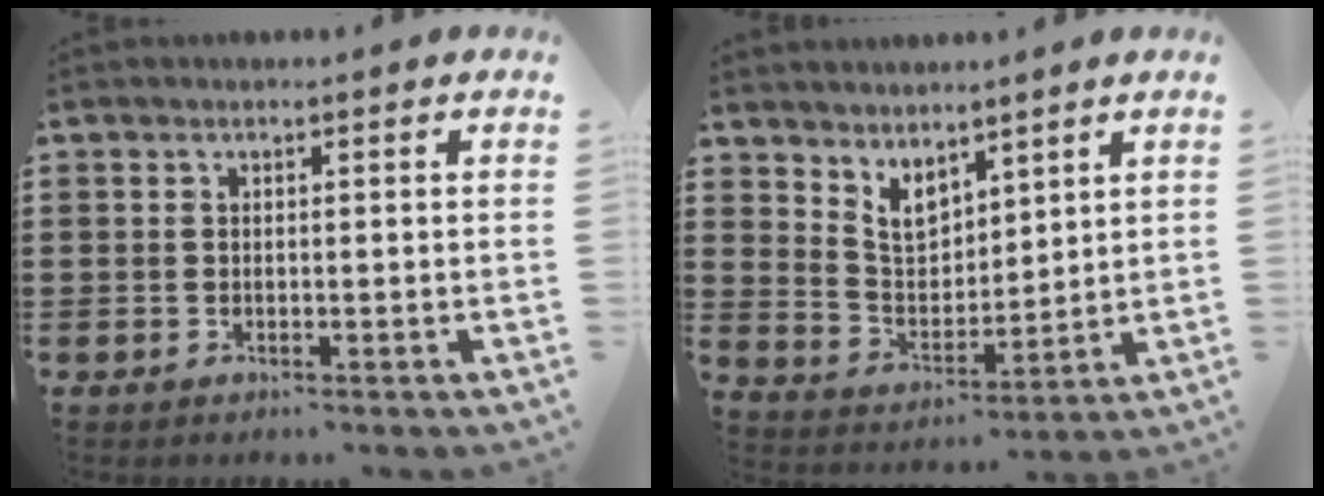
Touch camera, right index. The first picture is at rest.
{"total": 5.4, "force": [4.1, 2.8, 2.0], "torque": [-0.058, -0.008, 0.078]}